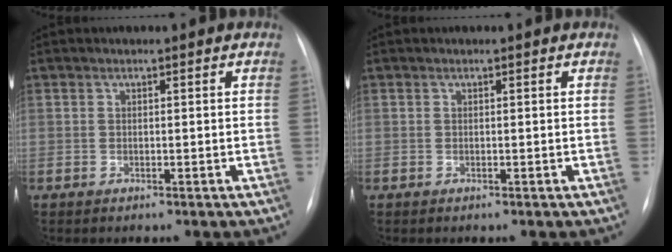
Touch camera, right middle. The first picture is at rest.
{"total": 0.0}